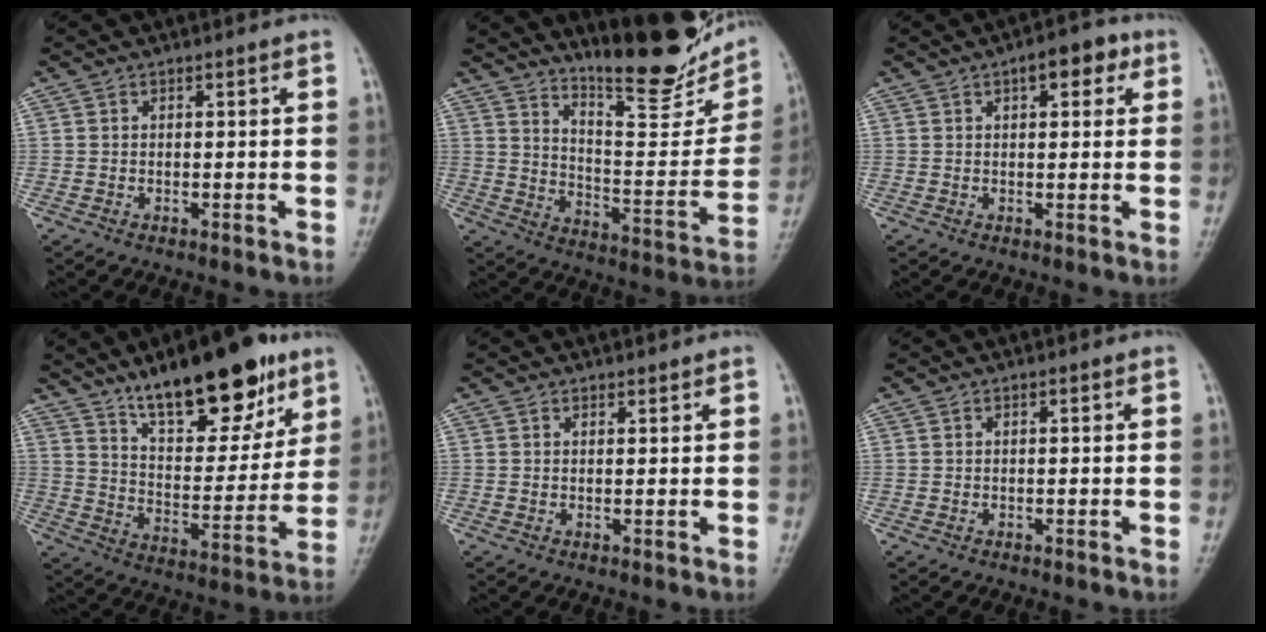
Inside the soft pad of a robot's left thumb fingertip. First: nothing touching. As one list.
[{"total": 20.2, "force": [14.9, 5.3, 12.6], "torque": [-0.140, -0.099, 0.228]}, {"total": 5.8, "force": [2.5, 2.8, 4.5], "torque": [-0.038, 0.004, 0.025]}, {"total": 21.2, "force": [13.8, 7.9, 14.0], "torque": [-0.164, -0.067, 0.224]}, {"total": 0.7, "force": [0.7, 0.3, 0.1], "torque": [0.000, -0.007, 0.010]}, {"total": 0.0}]